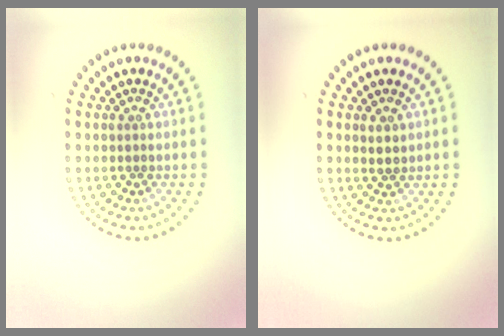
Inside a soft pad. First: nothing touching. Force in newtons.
{"total": 1.1, "press": 1.0, "slide": 0.5}